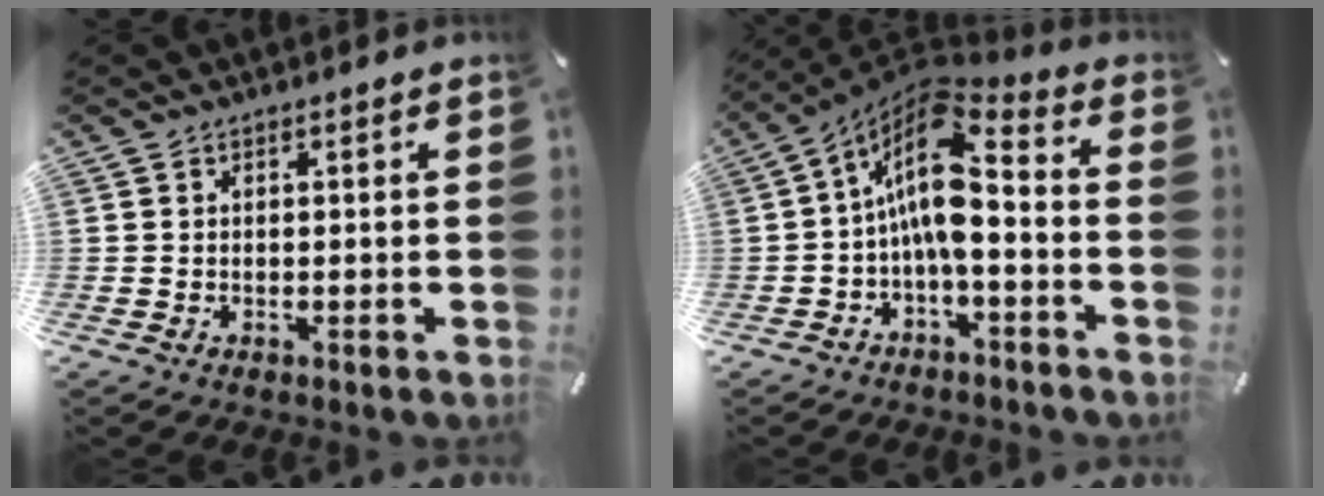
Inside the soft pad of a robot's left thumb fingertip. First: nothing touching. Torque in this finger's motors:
{"motor_torque": [2.20, 2.81, 1.49, 0.99, 0.62]}